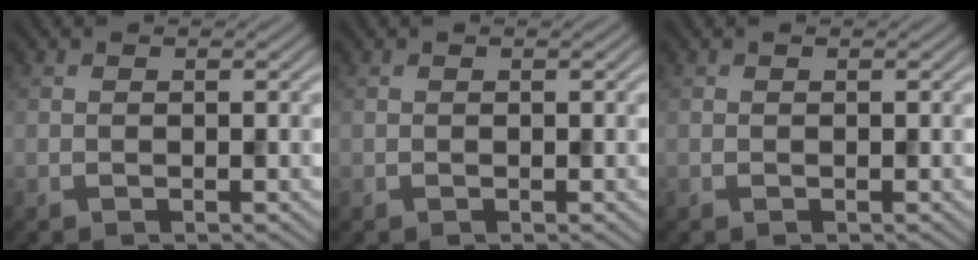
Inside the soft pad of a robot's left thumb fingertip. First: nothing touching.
{"total": 0.0}
{"total": 0.0}